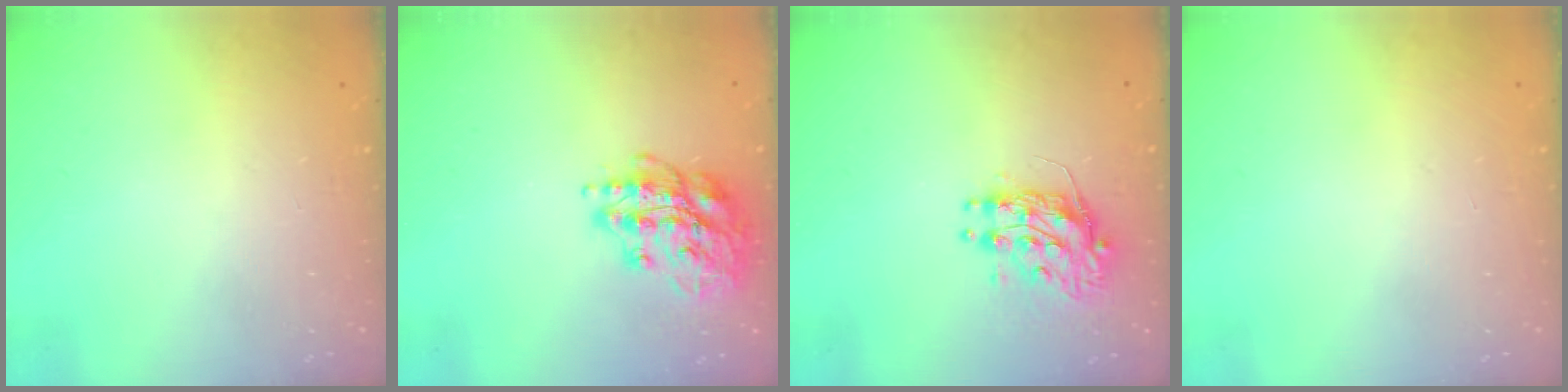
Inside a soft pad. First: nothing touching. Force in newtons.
{"total": 16.4, "press": 16.4, "slide": 0.6}
{"total": 10.0, "press": 9.9, "slide": 0.8}
{"total": 0.0}